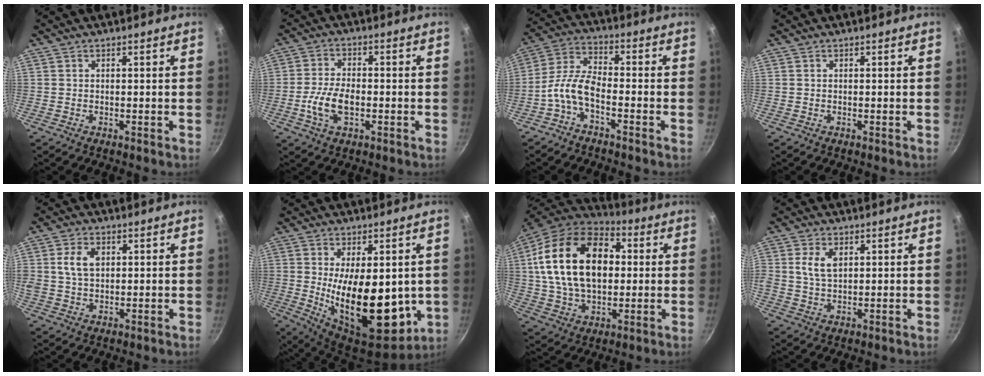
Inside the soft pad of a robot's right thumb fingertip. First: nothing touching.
{"total": 7.6, "force": [-1.9, 4.1, 6.2], "torque": [-0.121, 0.015, -0.040]}
{"total": 7.2, "force": [-3.5, 3.0, 5.6], "torque": [-0.123, 0.036, -0.082]}
{"total": 0.0}
{"total": 6.2, "force": [1.4, 4.3, 4.3], "torque": [-0.069, 0.001, 0.024]}
{"total": 20.2, "force": [-0.8, 10.0, 17.5], "torque": [-0.253, -0.035, 0.006]}
{"total": 24.4, "force": [3.7, 15.7, 18.3], "torque": [-0.304, 0.019, 0.055]}
{"total": 5.3, "force": [1.4, 3.3, 3.9], "torque": [-0.069, -0.001, 0.028]}